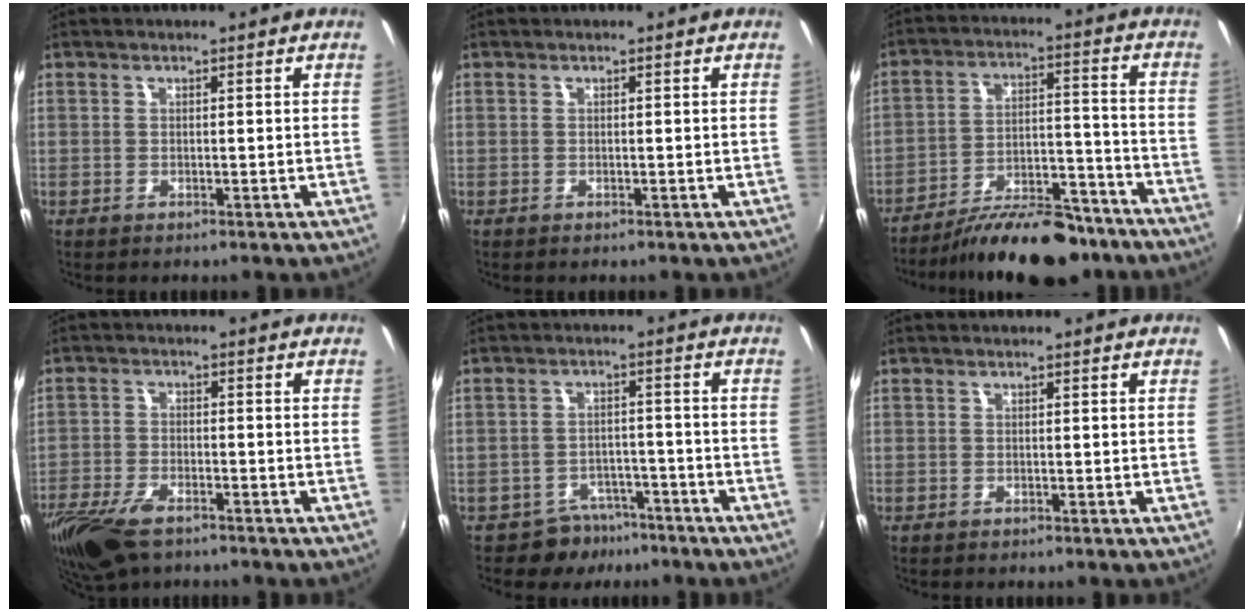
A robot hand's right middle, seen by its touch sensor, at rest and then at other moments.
{"total": 0.0}
{"total": 17.3, "force": [-14.2, 5.6, 8.3], "torque": [-0.143, 0.002, -0.203]}
{"total": 11.9, "force": [-8.2, 5.7, 6.5], "torque": [-0.163, -0.024, -0.151]}
{"total": 5.8, "force": [-4.5, 3.7, 0.4], "torque": [-0.012, 0.021, -0.061]}
{"total": 0.0}